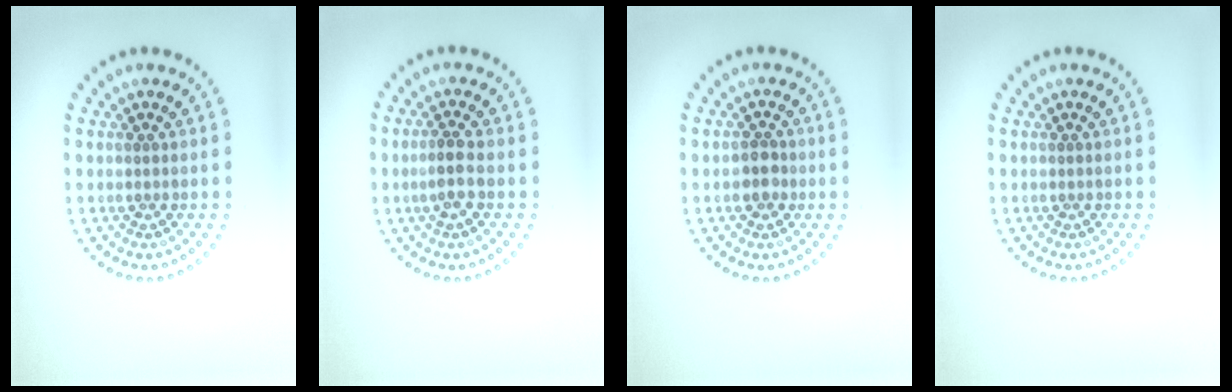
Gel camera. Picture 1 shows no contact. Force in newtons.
{"total": 1.9, "press": 1.8, "slide": 0.7}
{"total": 1.8, "press": 1.7, "slide": 0.6}
{"total": 0.0}